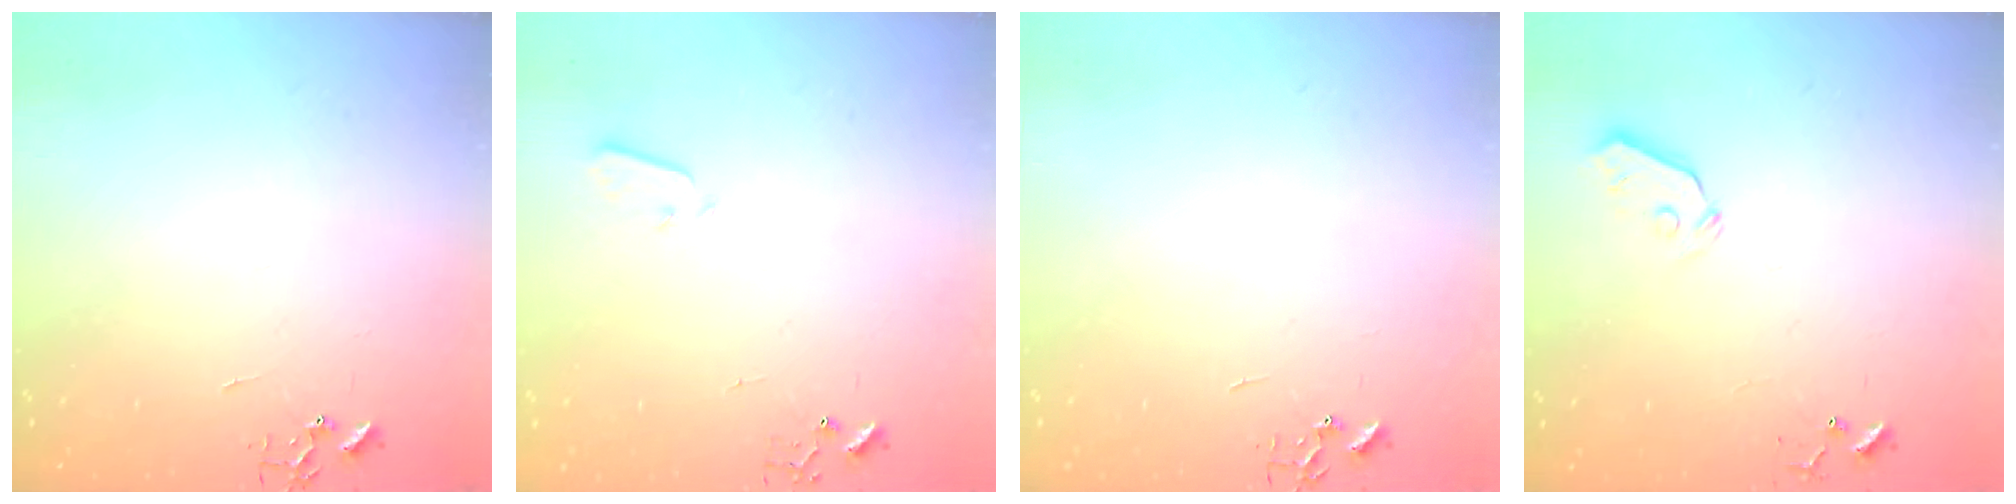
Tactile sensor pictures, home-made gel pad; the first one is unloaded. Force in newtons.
{"total": 2.1, "press": 2.0, "slide": 0.4}
{"total": 0.0}
{"total": 3.8, "press": 3.8, "slide": 0.3}